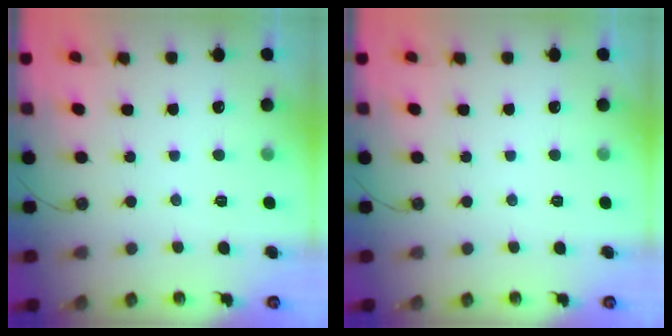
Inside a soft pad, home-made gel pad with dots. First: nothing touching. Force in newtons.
{"total": 0.0}